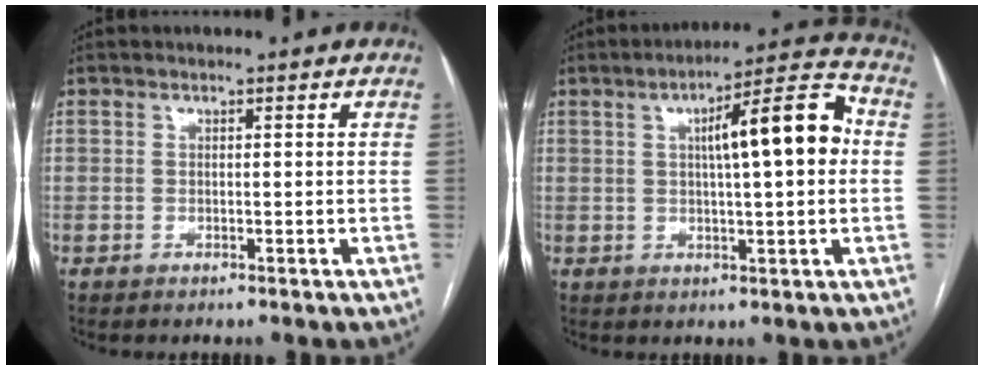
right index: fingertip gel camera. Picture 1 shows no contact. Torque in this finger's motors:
{"motor_torque": [0.60, 0.08, 0.28, 0.10]}